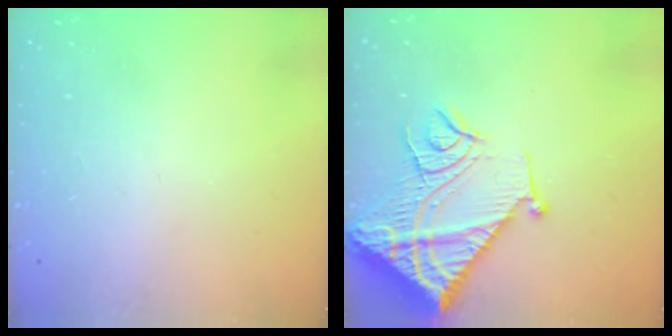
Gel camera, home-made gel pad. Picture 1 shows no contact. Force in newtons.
{"total": 19.7, "press": 19.6, "slide": 2.1}